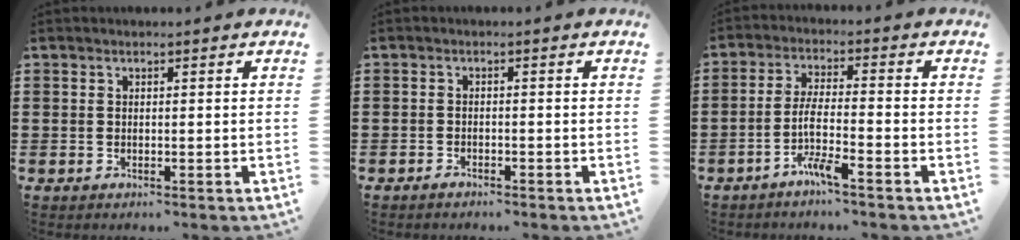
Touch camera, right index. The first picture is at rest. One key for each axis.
{"total": 1.0, "fx": -0.9, "fy": 0.3, "fz": 0.1, "tx": -0.007, "ty": 0.002, "tz": -0.019}
{"total": 5.4, "fx": -3.3, "fy": 0.2, "fz": 4.2, "tx": -0.102, "ty": -0.010, "tz": -0.070}